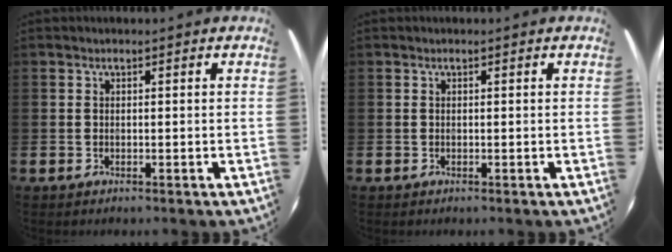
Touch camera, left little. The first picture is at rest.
{"total": 0.0}